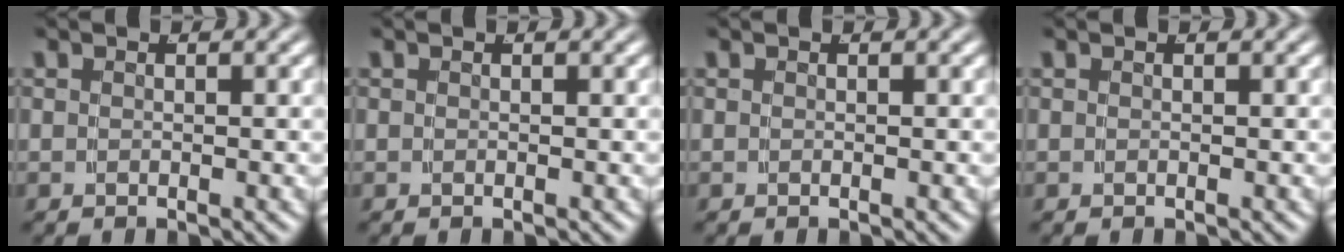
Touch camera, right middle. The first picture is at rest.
{"total": 0.0}
{"total": 0.0}
{"total": 0.0}